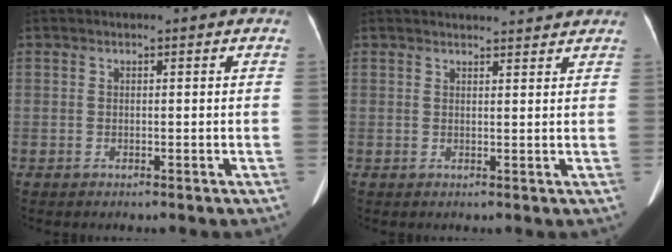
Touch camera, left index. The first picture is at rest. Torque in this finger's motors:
{"motor_torque": [-0.05, -0.62, 0.04, 0.01]}